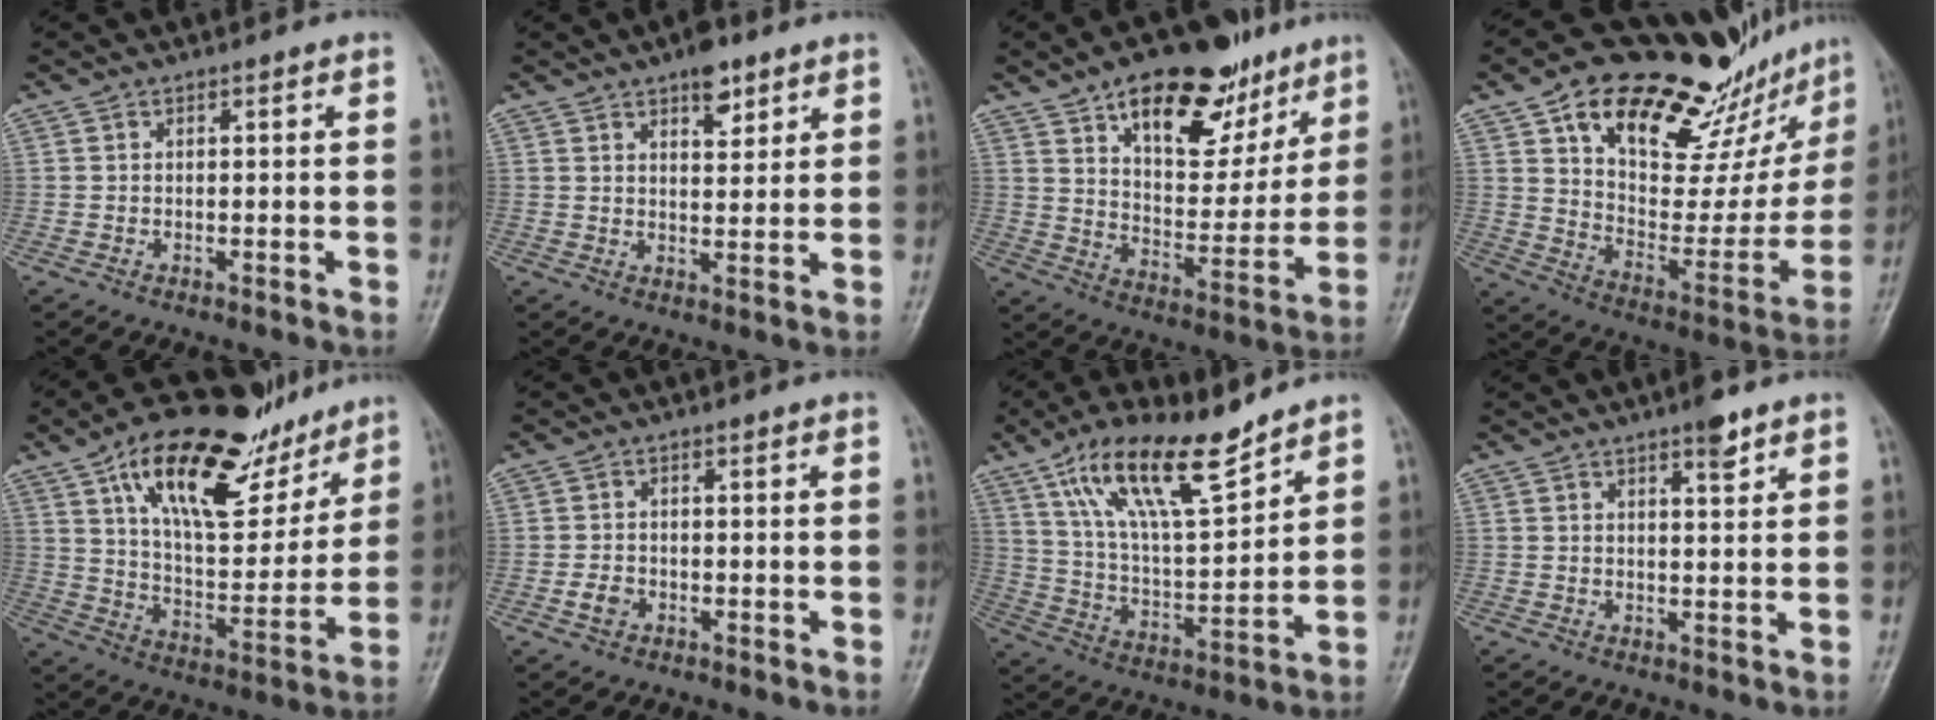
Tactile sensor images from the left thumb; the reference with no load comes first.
{"total": 5.8, "force": [3.8, 2.7, 3.5], "torque": [-0.029, -0.020, 0.054]}
{"total": 20.8, "force": [12.4, 10.5, 13.0], "torque": [-0.139, -0.052, 0.201]}
{"total": 29.4, "force": [19.8, 12.5, 17.8], "torque": [-0.220, -0.066, 0.304]}
{"total": 24.8, "force": [14.9, 10.7, 16.7], "torque": [-0.220, -0.040, 0.250]}
{"total": 2.4, "force": [-0.9, 1.9, 1.2], "torque": [-0.018, 0.005, -0.016]}
{"total": 17.3, "force": [11.7, 5.2, 11.6], "torque": [-0.184, -0.056, 0.224]}
{"total": 3.5, "force": [2.5, 0.8, 2.4], "torque": [-0.029, -0.015, 0.036]}